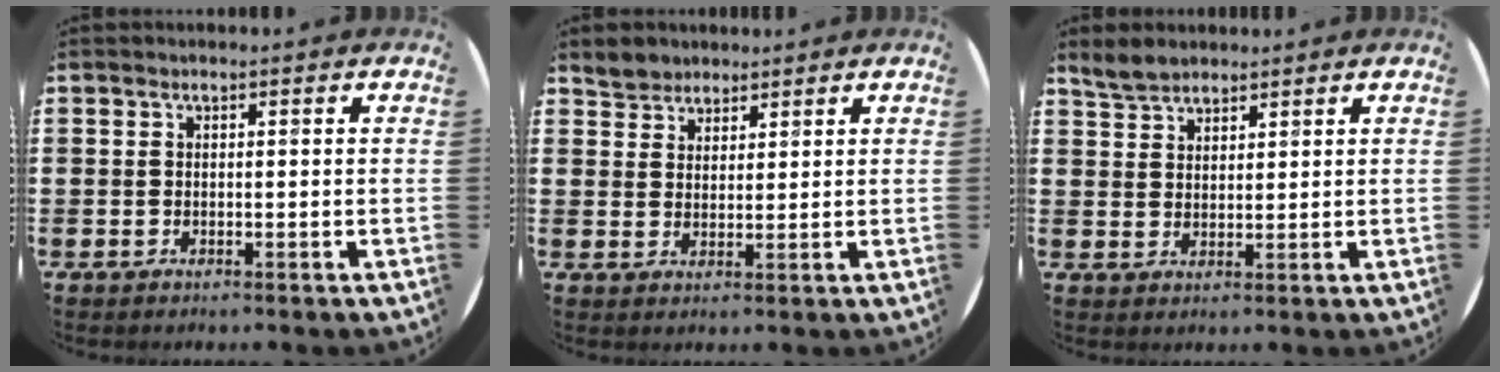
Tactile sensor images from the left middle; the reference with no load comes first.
{"total": 3.0, "force": [2.7, 1.2, -0.4], "torque": [-0.001, 0.003, 0.056]}
{"total": 3.4, "force": [3.2, 1.2, 0.5], "torque": [-0.018, -0.001, 0.062]}